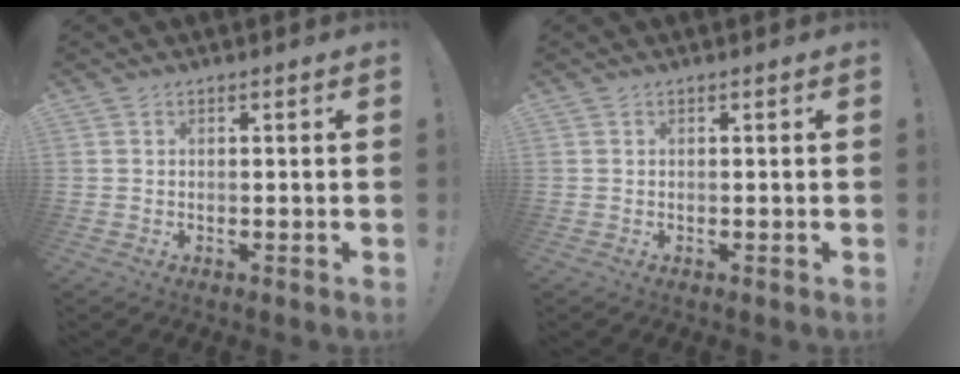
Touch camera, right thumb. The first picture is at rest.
{"total": 0.0}